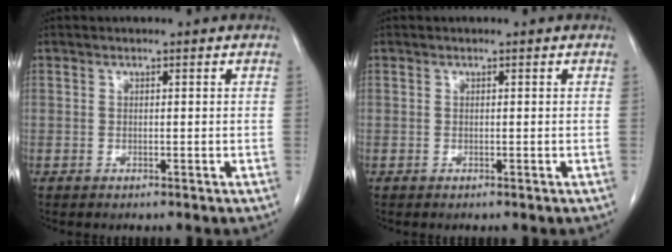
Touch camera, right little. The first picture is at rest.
{"total": 0.0}